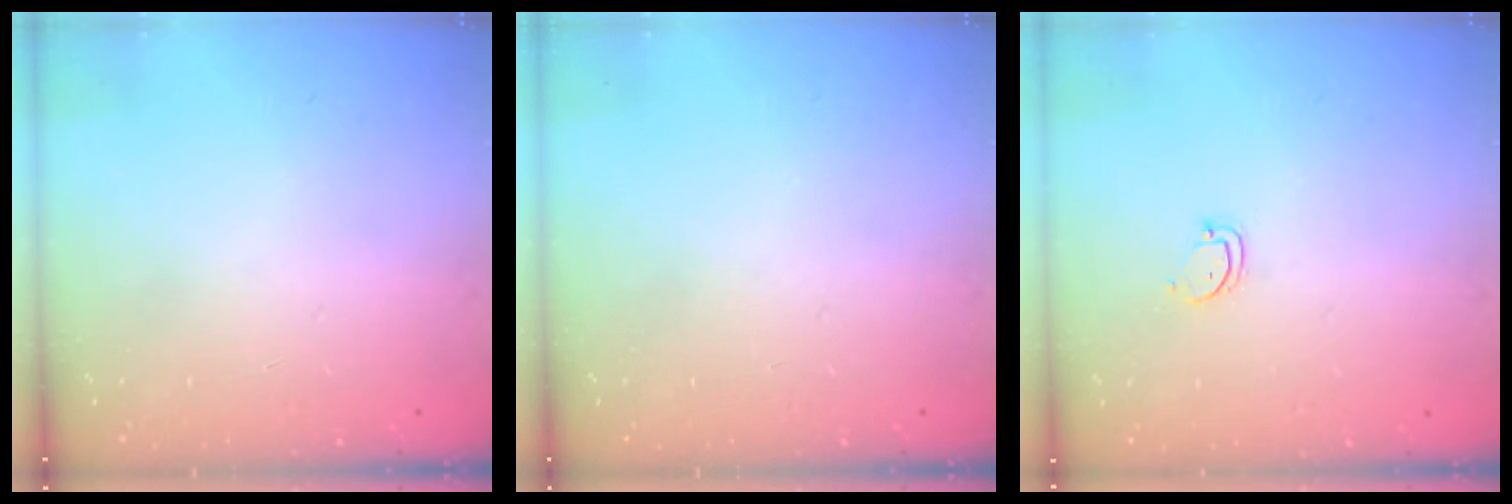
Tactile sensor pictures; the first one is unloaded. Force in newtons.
{"total": 0.0}
{"total": 2.6, "press": 2.6, "slide": 0.3}